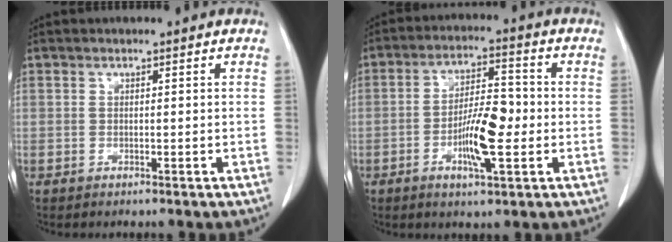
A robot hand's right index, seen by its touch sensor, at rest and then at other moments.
{"total": 9.0, "force": [-2.0, 2.1, 8.6], "torque": [-0.157, 0.006, -0.033]}